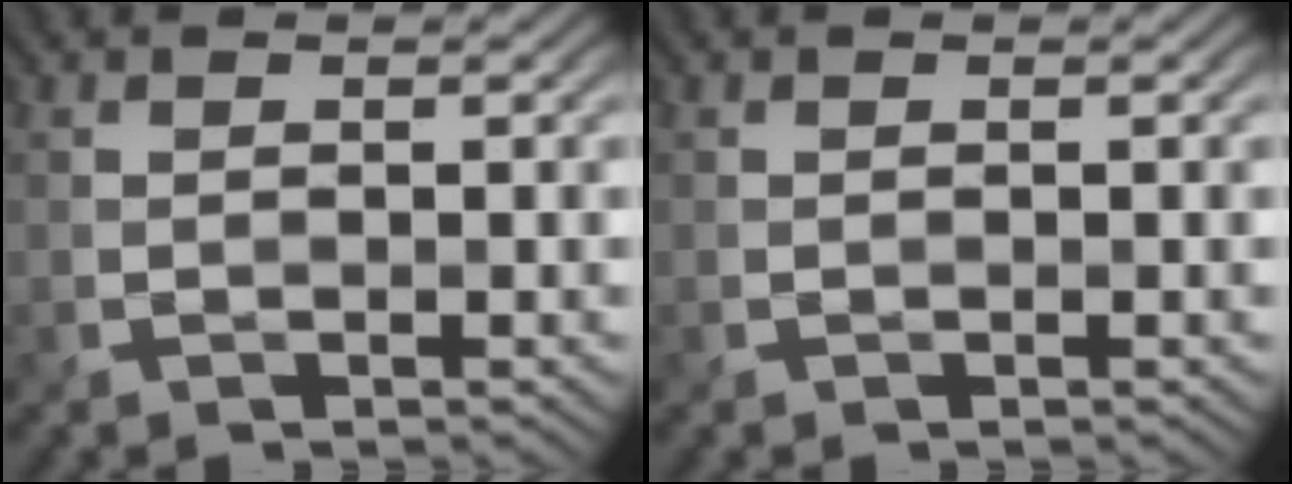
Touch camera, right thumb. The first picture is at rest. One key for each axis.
{"total": 0.0}